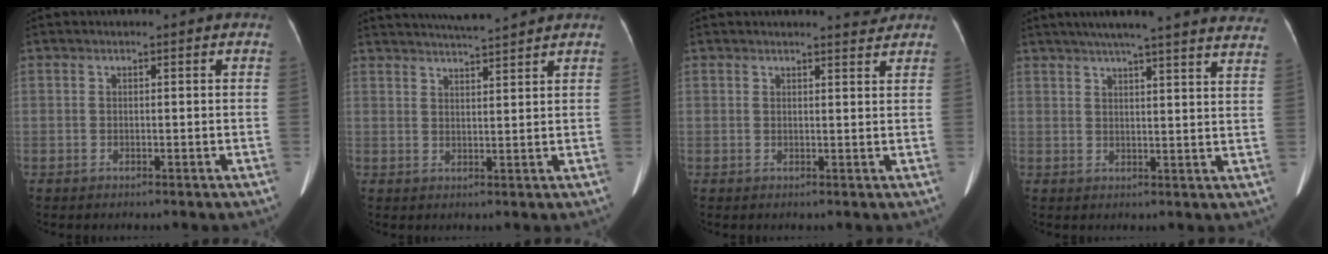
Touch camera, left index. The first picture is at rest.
{"total": 7.0, "force": [6.6, -1.0, 2.3], "torque": [-0.044, 0.012, 0.102]}
{"total": 2.3, "force": [2.3, -0.1, 0.3], "torque": [-0.007, -0.006, 0.025]}
{"total": 25.0, "force": [22.0, 1.1, 11.7], "torque": [-0.179, -0.014, 0.264]}